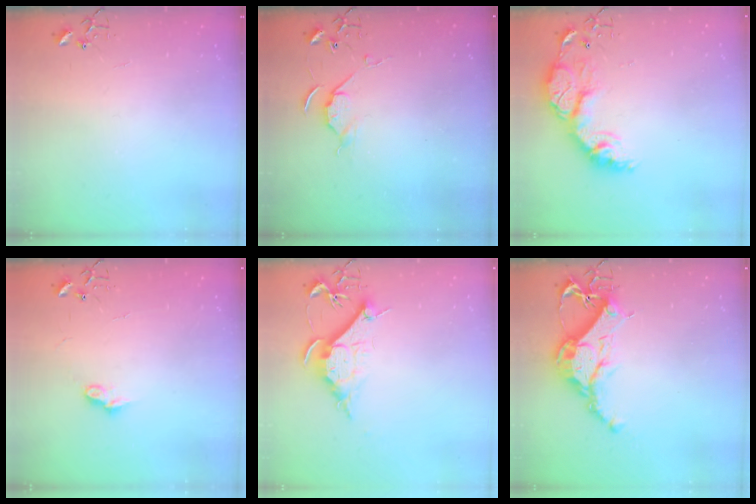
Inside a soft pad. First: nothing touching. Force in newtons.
{"total": 5.2, "press": 5.2, "slide": 0.7}
{"total": 16.7, "press": 16.7, "slide": 1.3}
{"total": 6.9, "press": 6.9, "slide": 0.2}
{"total": 10.2, "press": 10.2, "slide": 1.0}
{"total": 13.8, "press": 13.8, "slide": 1.1}